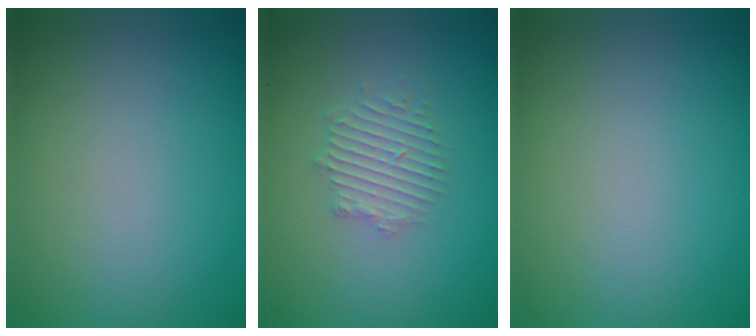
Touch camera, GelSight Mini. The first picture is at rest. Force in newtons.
{"total": 2.4, "press": 2.4, "slide": 0.3}
{"total": 0.0}